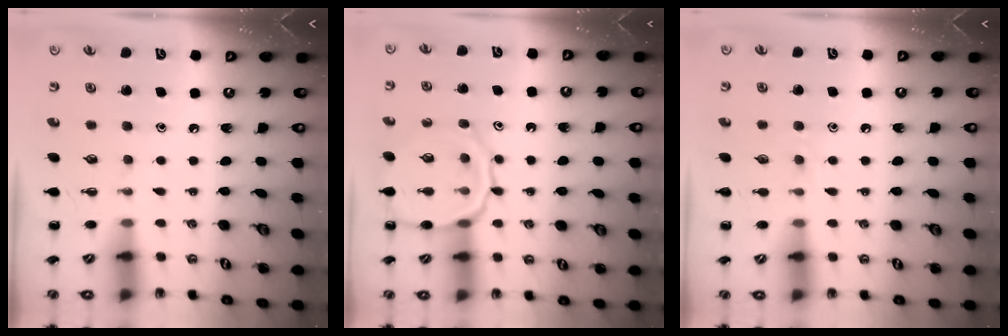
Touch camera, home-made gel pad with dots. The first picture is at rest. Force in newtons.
{"total": 12.1, "press": 12.1, "slide": 1.0}
{"total": 6.2, "press": 6.0, "slide": 1.2}